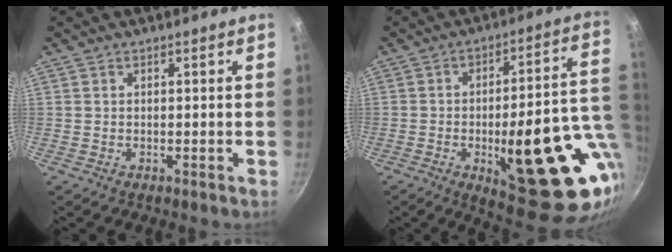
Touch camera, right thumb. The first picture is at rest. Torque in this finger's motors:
{"motor_torque": [2.28, 2.65, 2.07, -0.70, 0.45]}